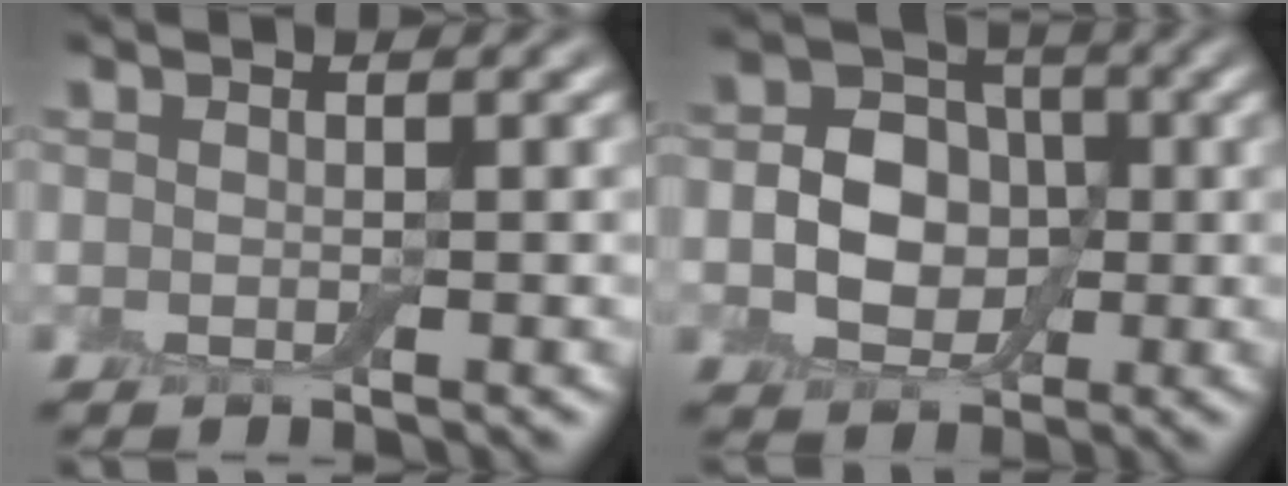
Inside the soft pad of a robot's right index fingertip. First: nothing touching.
{"total": 6.0, "force": [-0.4, 4.8, 3.6], "torque": [-0.047, -0.001, -0.020]}